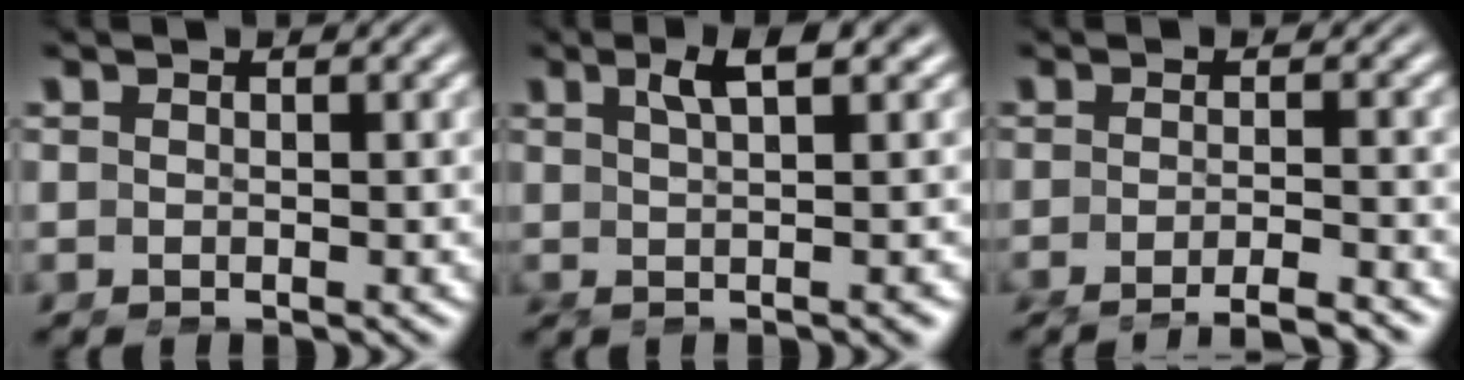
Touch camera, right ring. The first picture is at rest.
{"total": 3.7, "force": [0.8, -0.5, 3.6], "torque": [-0.040, 0.019, 0.014]}
{"total": 5.9, "force": [-5.7, 0.5, 1.5], "torque": [-0.009, 0.001, -0.097]}